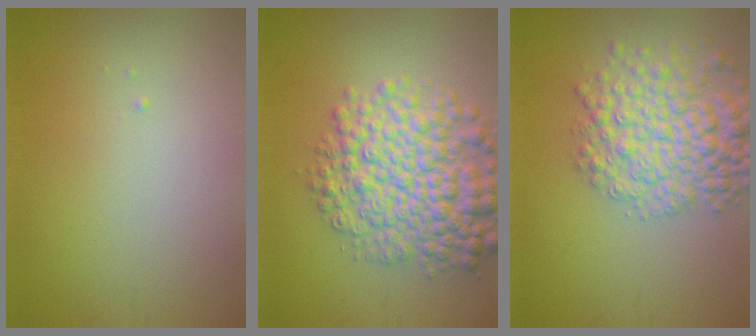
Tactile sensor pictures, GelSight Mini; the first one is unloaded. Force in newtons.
{"total": 8.1, "press": 8.1, "slide": 0.2}
{"total": 6.5, "press": 6.5, "slide": 0.2}